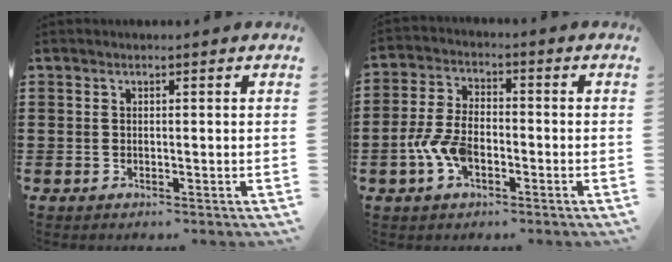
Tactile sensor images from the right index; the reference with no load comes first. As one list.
[{"total": 6.7, "force": [-2.5, 3.7, 5.0], "torque": [-0.133, -0.004, -0.056]}]